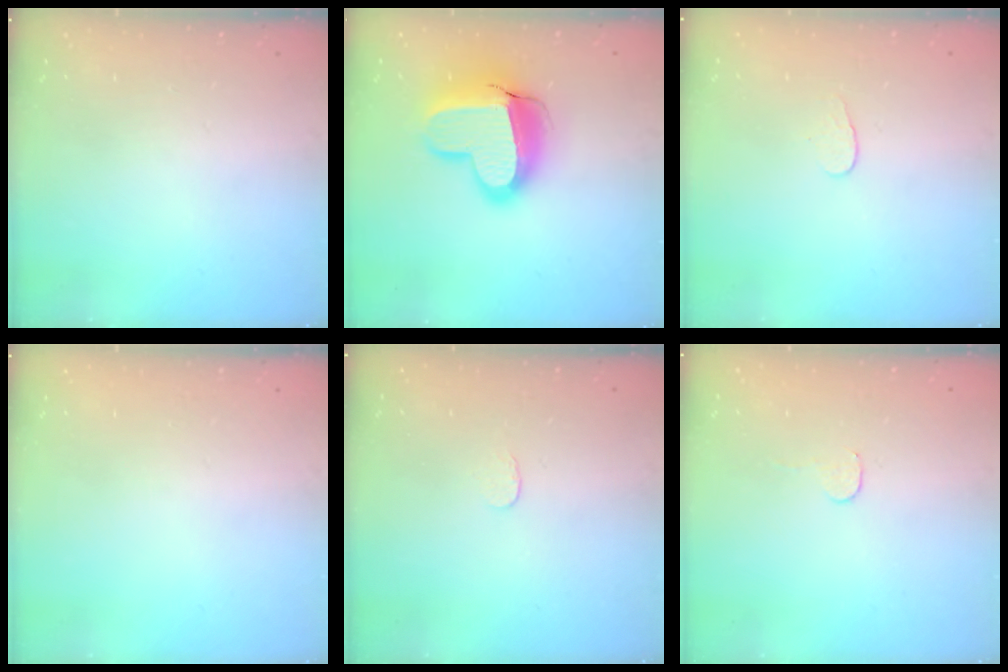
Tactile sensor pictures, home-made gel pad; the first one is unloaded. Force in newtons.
{"total": 19.2, "press": 19.2, "slide": 1.5}
{"total": 3.9, "press": 3.9, "slide": 0.4}
{"total": 0.0}
{"total": 2.6, "press": 2.6, "slide": 0.2}
{"total": 2.8, "press": 2.8, "slide": 0.2}